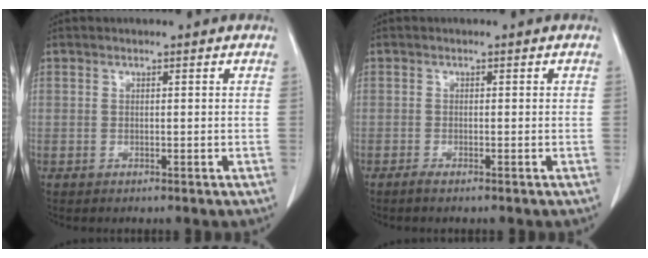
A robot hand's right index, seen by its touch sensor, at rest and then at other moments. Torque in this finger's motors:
{"motor_torque": [0.18, -0.18, 0.04, 0.01]}